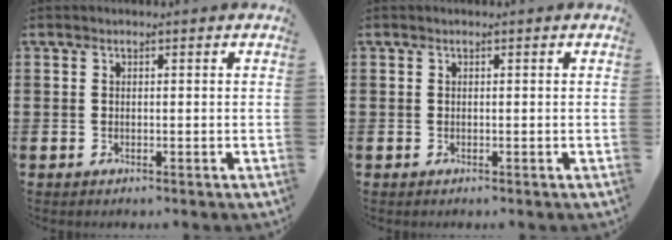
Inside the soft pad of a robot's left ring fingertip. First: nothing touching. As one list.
[{"total": 0.0}]